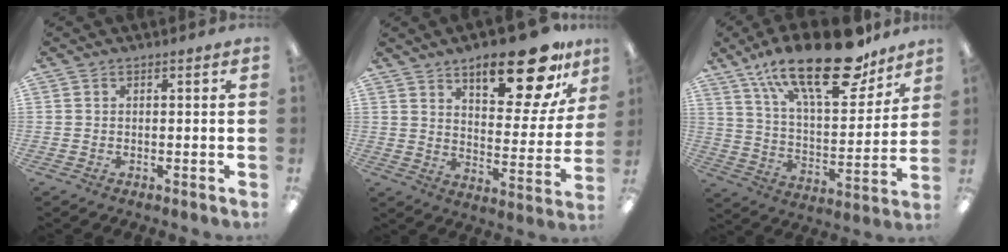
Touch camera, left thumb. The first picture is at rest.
{"total": 19.0, "force": [12.8, 6.8, 12.2], "torque": [-0.163, -0.080, 0.205]}
{"total": 25.8, "force": [16.8, 9.9, 16.9], "torque": [-0.270, -0.091, 0.281]}